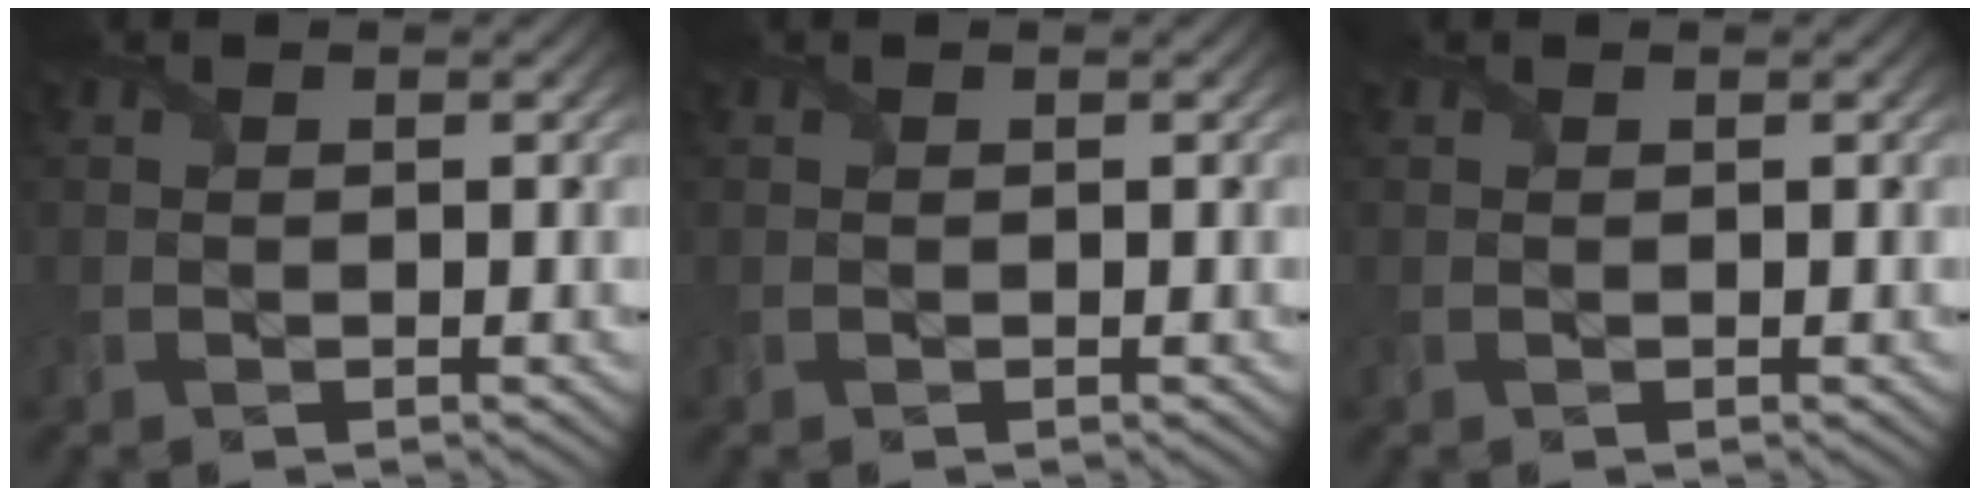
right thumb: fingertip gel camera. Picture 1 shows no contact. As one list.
[{"total": 0.0}, {"total": 0.0}]